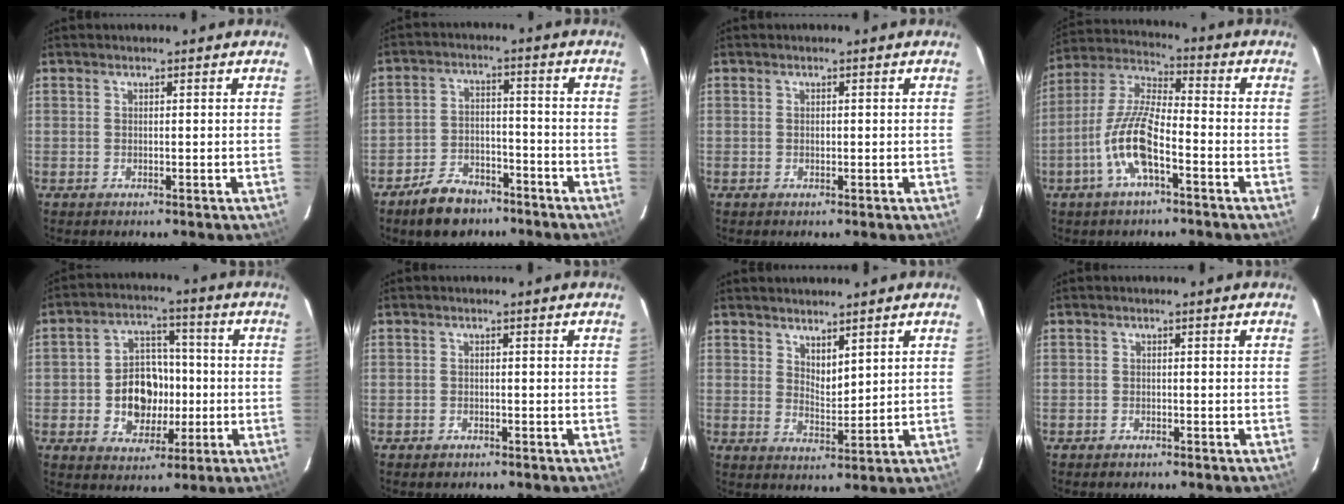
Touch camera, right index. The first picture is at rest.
{"total": 9.8, "force": [-7.2, 5.2, 4.1], "torque": [-0.095, 0.020, -0.108]}
{"total": 0.5, "force": [0.0, 0.4, 0.3], "torque": [-0.004, 0.000, 0.000]}
{"total": 11.7, "force": [-5.0, 3.1, 10.1], "torque": [-0.218, 0.002, -0.099]}
{"total": 11.0, "force": [-1.8, 8.8, 6.3], "torque": [-0.134, 0.023, -0.015]}
{"total": 1.4, "force": [-1.0, 1.0, 0.3], "torque": [-0.009, 0.003, -0.014]}
{"total": 3.9, "force": [3.0, 1.4, 2.0], "torque": [-0.028, -0.004, 0.054]}
{"total": 1.1, "force": [-0.9, 0.6, 0.1], "torque": [-0.008, 0.004, -0.015]}